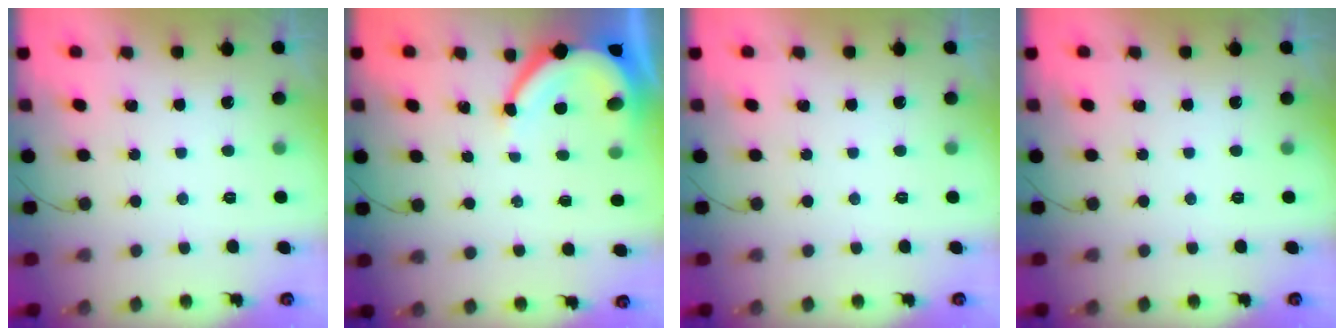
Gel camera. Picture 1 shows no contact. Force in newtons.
{"total": 7.7, "press": 7.7, "slide": 0.9}
{"total": 0.0}
{"total": 0.0}